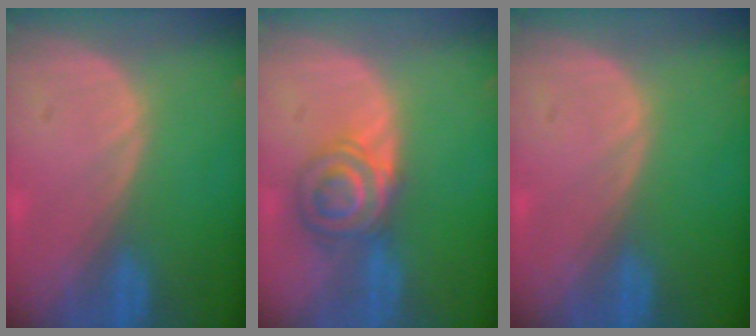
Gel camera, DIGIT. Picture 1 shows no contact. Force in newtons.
{"total": 6.9, "press": 5.9, "slide": 3.5}
{"total": 0.0}